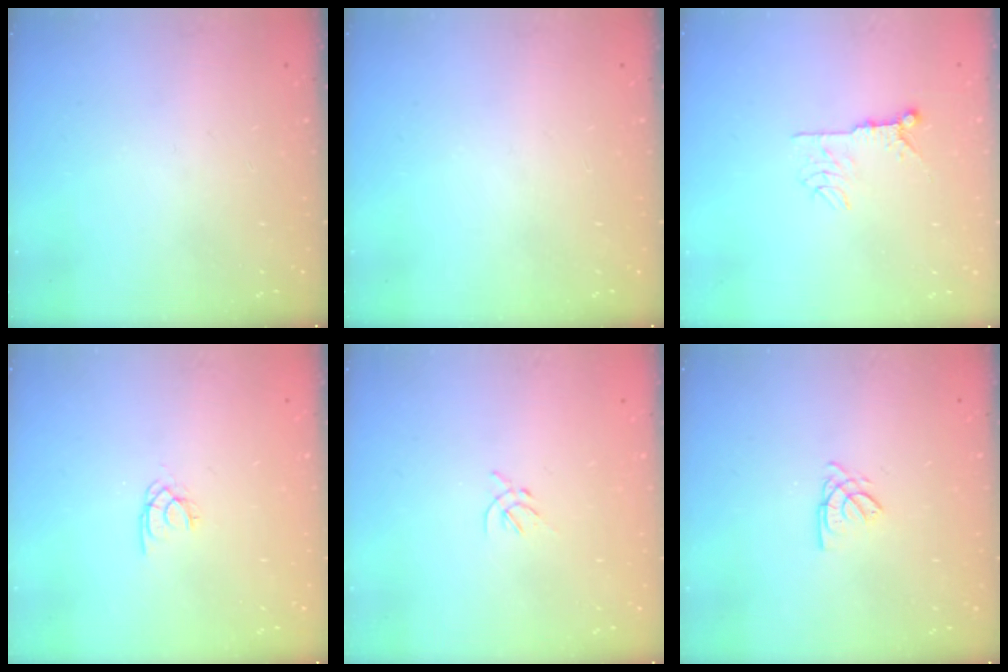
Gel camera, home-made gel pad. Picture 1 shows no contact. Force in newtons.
{"total": 0.0}
{"total": 8.2, "press": 8.1, "slide": 0.5}
{"total": 1.7, "press": 1.7, "slide": 0.2}
{"total": 1.7, "press": 1.6, "slide": 0.6}
{"total": 2.6, "press": 2.6, "slide": 0.1}